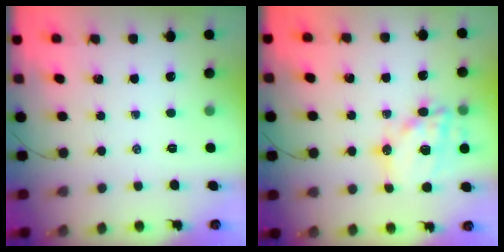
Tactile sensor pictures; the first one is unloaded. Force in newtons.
{"total": 16.9, "press": 16.5, "slide": 3.6}